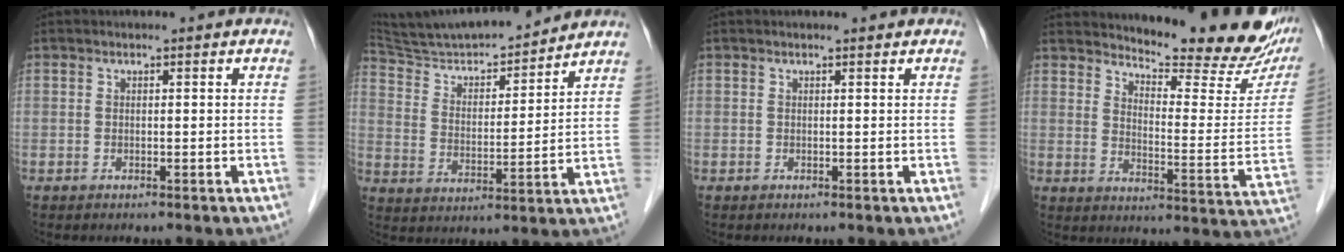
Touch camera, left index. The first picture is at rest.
{"total": 16.7, "force": [15.6, 1.6, 5.9], "torque": [-0.102, -0.001, 0.259]}
{"total": 0.8, "force": [0.7, 0.3, 0.2], "torque": [-0.009, 0.010, 0.007]}
{"total": 19.0, "force": [17.3, 3.1, 7.0], "torque": [-0.092, -0.078, 0.210]}